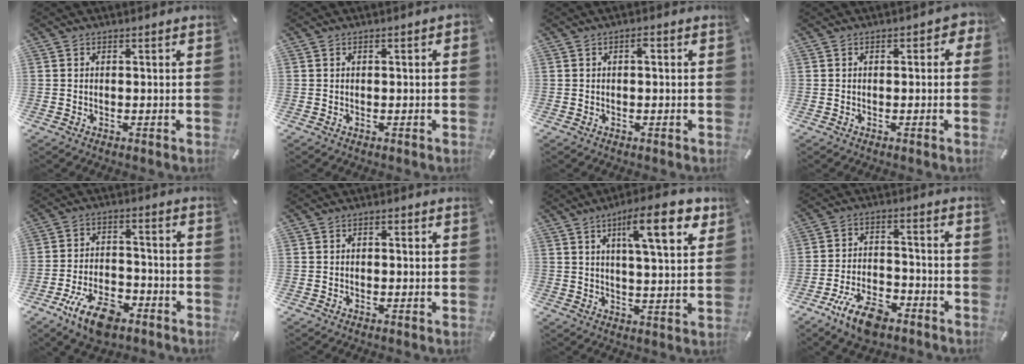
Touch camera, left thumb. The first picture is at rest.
{"total": 0.7, "force": [-0.2, 0.3, 0.6], "torque": [-0.009, 0.002, -0.004]}
{"total": 1.6, "force": [0.1, 0.6, 1.5], "torque": [-0.030, 0.006, 0.000]}
{"total": 2.1, "force": [-0.4, 1.2, 1.6], "torque": [-0.022, 0.005, -0.010]}
{"total": 11.1, "force": [-6.7, 5.5, 6.9], "torque": [-0.133, 0.038, -0.120]}
{"total": 0.9, "force": [0.0, 0.6, 0.7], "torque": [-0.013, 0.005, -0.001]}
{"total": 14.3, "force": [7.1, 3.8, 11.8], "torque": [-0.172, -0.025, 0.105]}
{"total": 10.7, "force": [-6.9, 5.0, 6.5], "torque": [-0.126, 0.039, -0.126]}